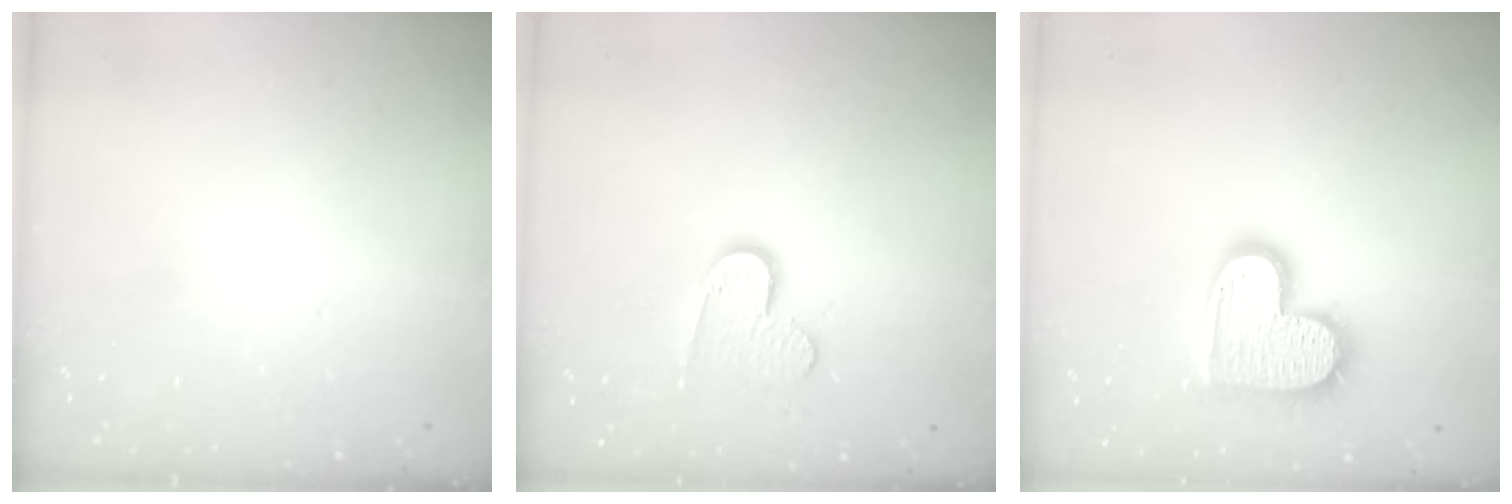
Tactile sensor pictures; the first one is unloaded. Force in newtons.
{"total": 8.5, "press": 8.5, "slide": 0.5}
{"total": 15.1, "press": 15.0, "slide": 0.9}